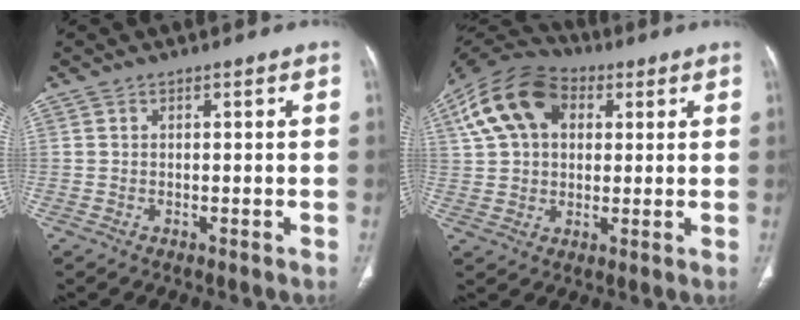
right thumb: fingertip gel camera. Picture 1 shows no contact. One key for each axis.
{"total": 16.1, "fx": 4.9, "fy": 11.0, "fz": 10.6, "tx": -0.195, "ty": 0.019, "tz": 0.080}